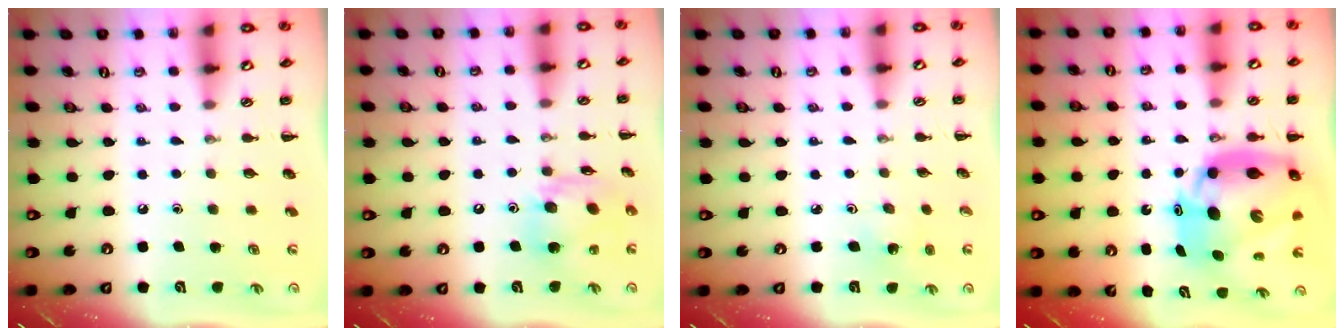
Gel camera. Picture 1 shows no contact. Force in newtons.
{"total": 13.4, "press": 13.3, "slide": 1.8}
{"total": 2.7, "press": 2.6, "slide": 0.9}
{"total": 16.5, "press": 15.8, "slide": 4.6}